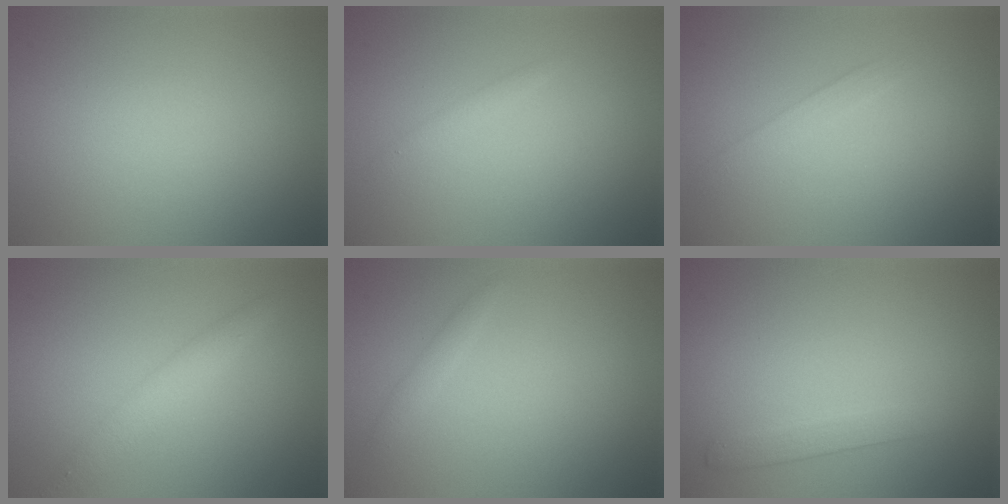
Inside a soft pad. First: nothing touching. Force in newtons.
{"total": 0.8, "press": 0.8, "slide": 0.1}
{"total": 1.2, "press": 1.2, "slide": 0.1}
{"total": 2.3, "press": 2.3, "slide": 0.1}
{"total": 0.8, "press": 0.8, "slide": 0.0}
{"total": 1.7, "press": 1.7, "slide": 0.0}